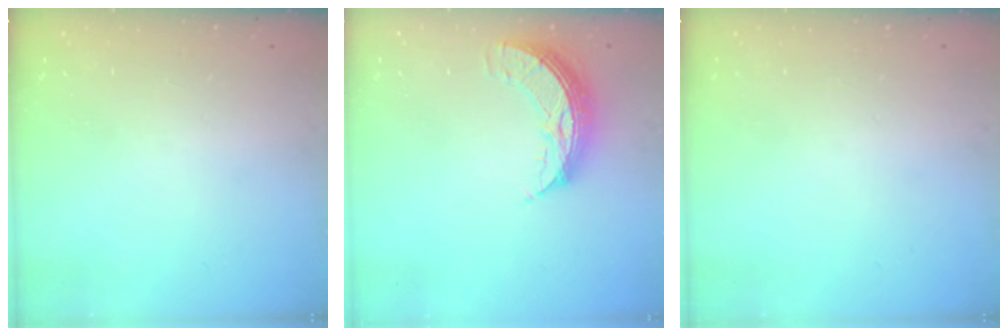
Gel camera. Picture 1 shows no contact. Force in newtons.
{"total": 9.8, "press": 9.8, "slide": 0.6}
{"total": 0.0}